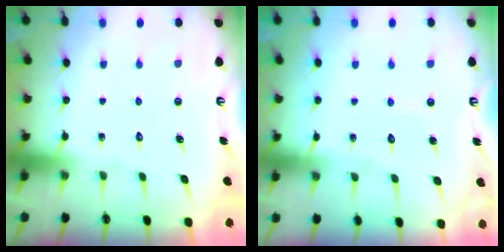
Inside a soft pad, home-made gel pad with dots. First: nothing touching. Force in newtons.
{"total": 4.3, "press": 4.3, "slide": 0.4}